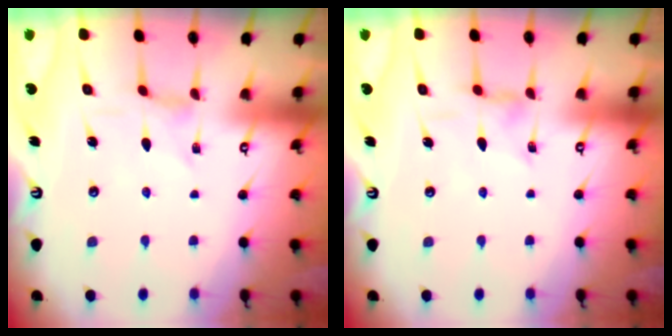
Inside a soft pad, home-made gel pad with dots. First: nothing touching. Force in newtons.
{"total": 3.0, "press": 2.9, "slide": 0.3}